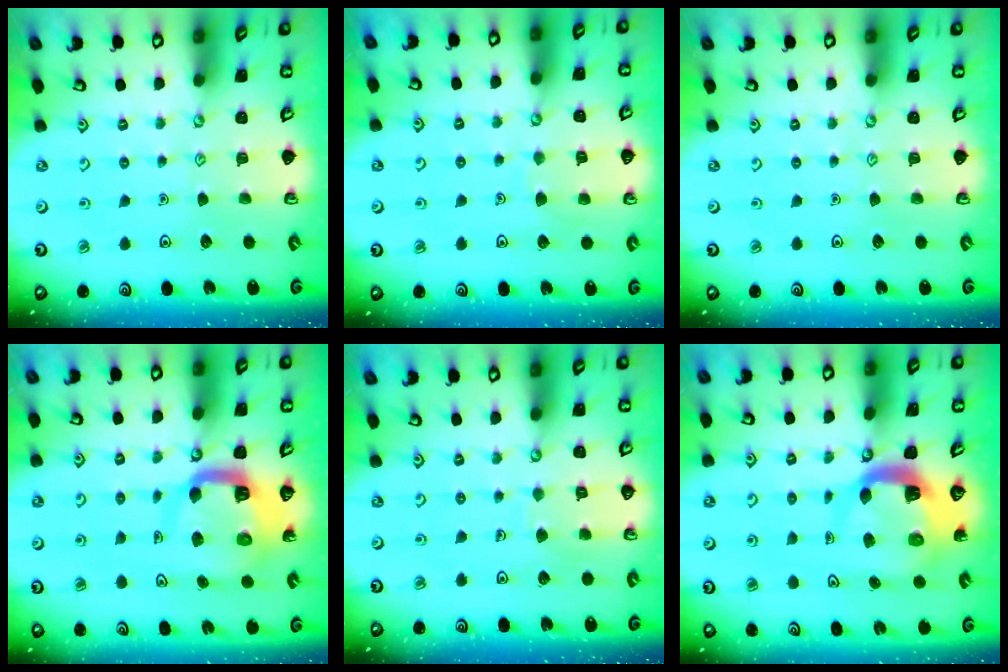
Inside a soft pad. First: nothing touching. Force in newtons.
{"total": 5.3, "press": 5.3, "slide": 0.5}
{"total": 0.0}
{"total": 8.8, "press": 8.7, "slide": 1.1}
{"total": 5.2, "press": 5.2, "slide": 0.4}
{"total": 6.7, "press": 6.6, "slide": 0.9}